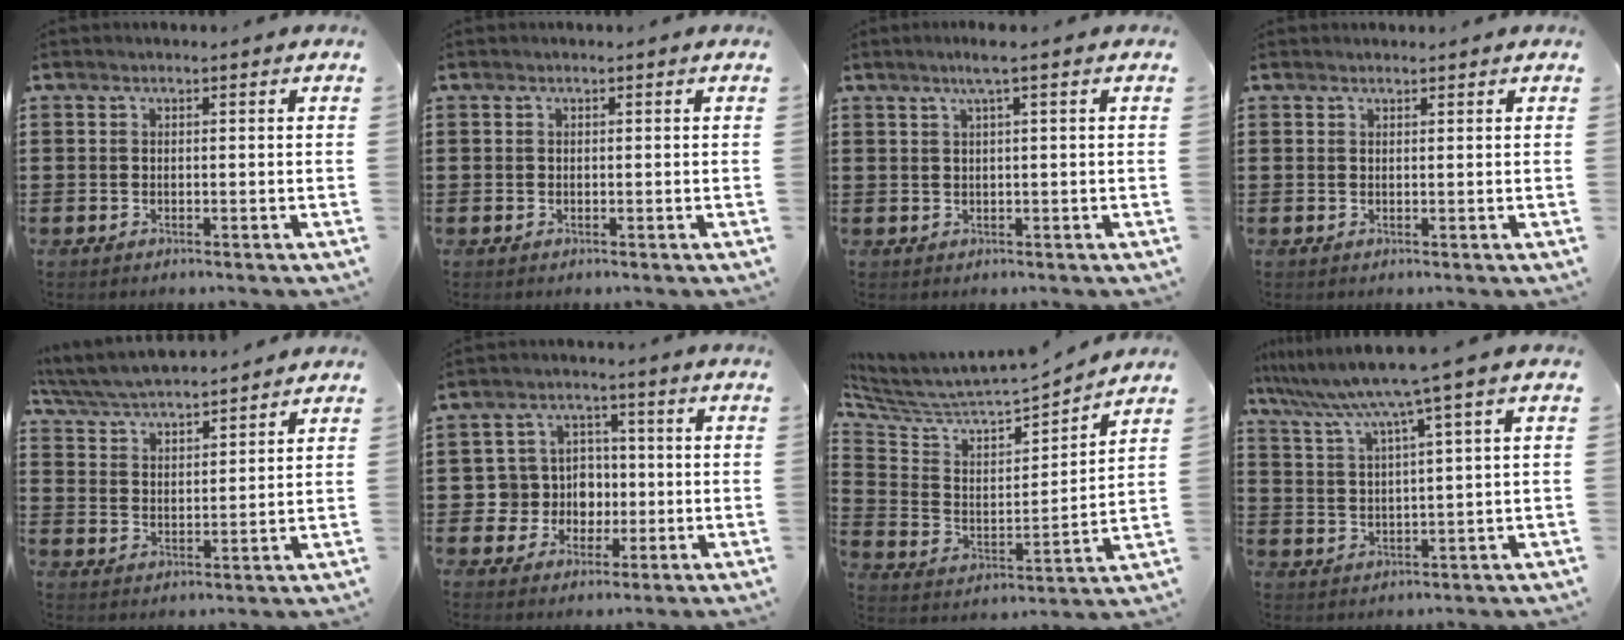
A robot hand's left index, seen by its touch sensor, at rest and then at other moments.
{"total": 0.0}
{"total": 2.5, "force": [1.0, -0.4, 2.2], "torque": [-0.043, -0.002, 0.017]}
{"total": 0.5, "force": [0.5, 0.0, 0.0], "torque": [-0.001, -0.001, 0.011]}
{"total": 5.4, "force": [5.2, 0.0, 1.3], "torque": [-0.049, -0.030, 0.089]}
{"total": 6.2, "force": [-0.1, 6.1, 1.3], "torque": [-0.044, 0.006, 0.000]}
{"total": 4.8, "force": [4.6, 0.8, 1.0], "torque": [-0.050, -0.051, 0.071]}
{"total": 6.6, "force": [4.7, -1.2, 4.5], "torque": [-0.106, -0.037, 0.073]}